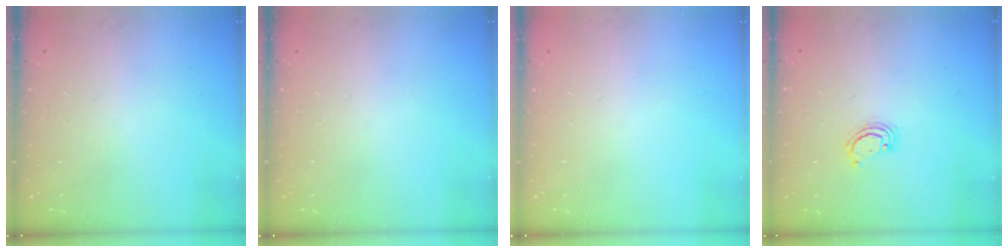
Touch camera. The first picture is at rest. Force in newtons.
{"total": 0.0}
{"total": 0.0}
{"total": 2.6, "press": 2.6, "slide": 0.3}